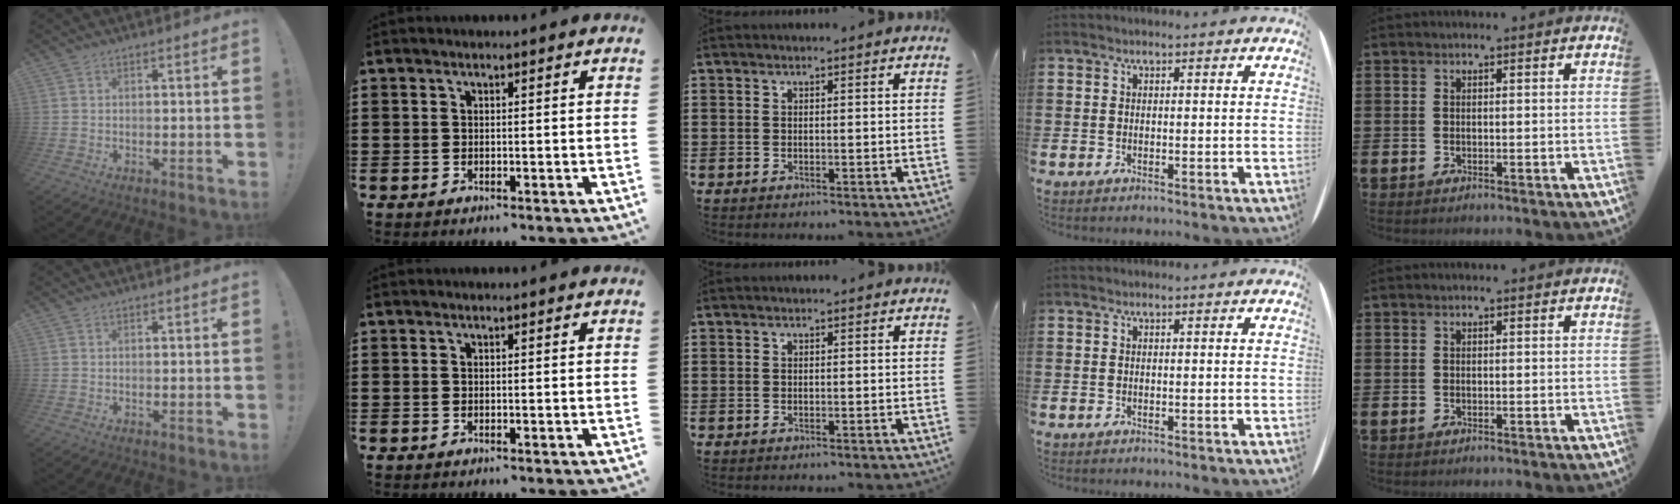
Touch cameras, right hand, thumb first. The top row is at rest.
{}